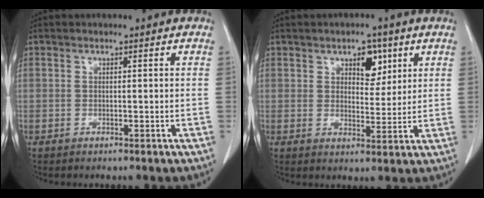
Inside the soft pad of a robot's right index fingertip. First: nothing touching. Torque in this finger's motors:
{"motor_torque": [-0.07, 0.17, 0.08, 0.00]}